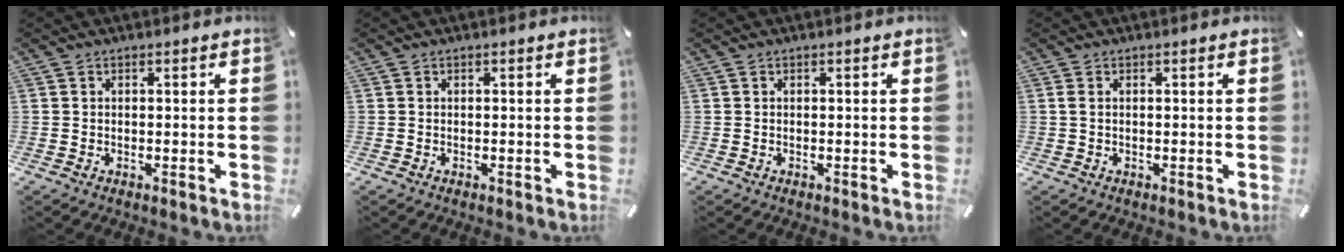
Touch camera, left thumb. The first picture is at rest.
{"total": 0.0}
{"total": 0.0}
{"total": 0.9, "force": [0.0, 0.2, 0.9], "torque": [-0.018, 0.001, 0.000]}